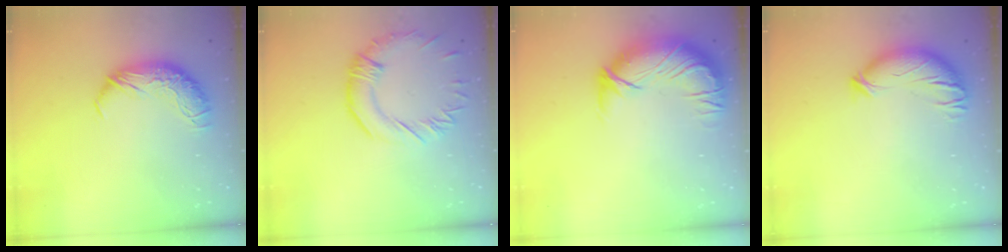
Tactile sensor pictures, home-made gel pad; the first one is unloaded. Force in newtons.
{"total": 2.0, "press": 1.8, "slide": 1.0}
{"total": 2.8, "press": 0.4, "slide": 2.8}
{"total": 3.7, "press": 2.9, "slide": 2.4}